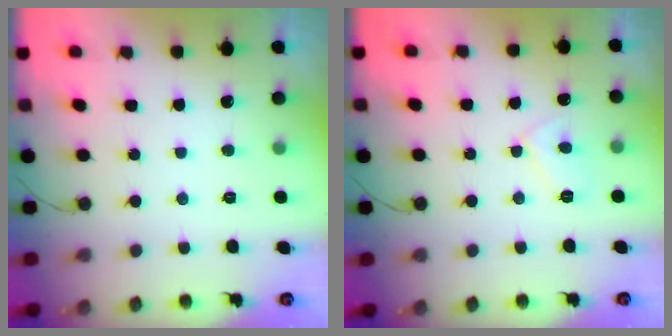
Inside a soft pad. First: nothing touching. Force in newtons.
{"total": 5.2, "press": 5.2, "slide": 0.4}